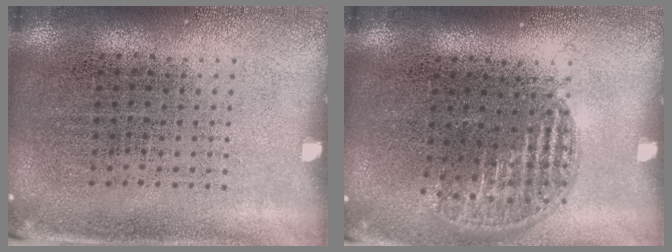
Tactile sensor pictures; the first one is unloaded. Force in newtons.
{"total": 1.2, "press": 1.0, "slide": 0.5}